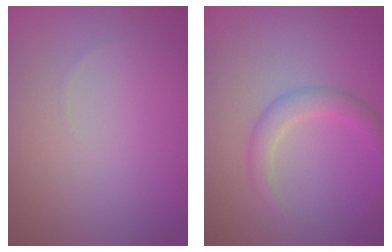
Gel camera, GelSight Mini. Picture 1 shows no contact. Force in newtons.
{"total": 2.5, "press": 2.5, "slide": 0.0}